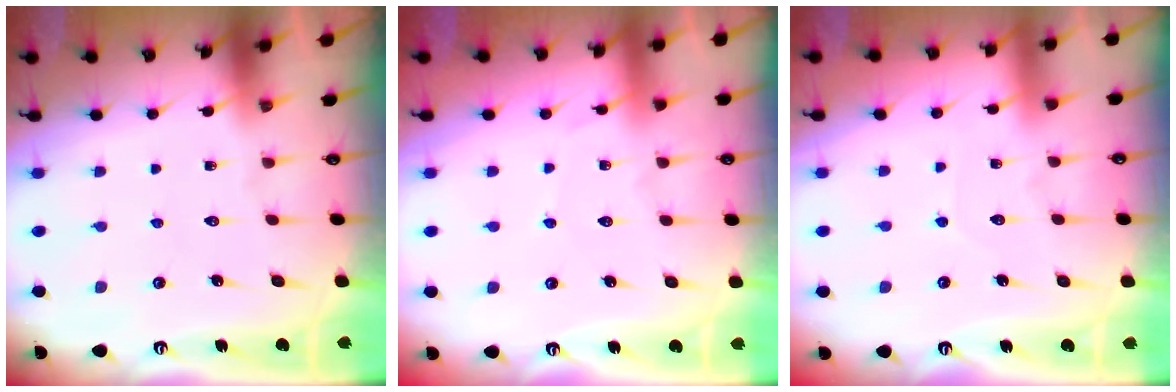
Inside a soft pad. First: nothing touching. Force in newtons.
{"total": 2.6, "press": 2.5, "slide": 0.3}
{"total": 3.0, "press": 3.0, "slide": 0.3}